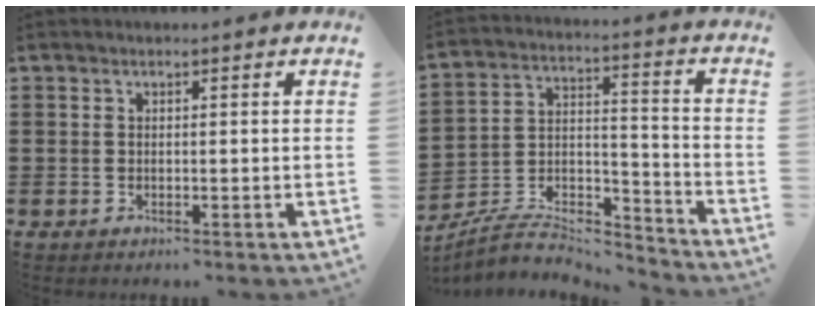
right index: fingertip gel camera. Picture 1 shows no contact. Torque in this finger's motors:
{"motor_torque": [-1.04, 0.37, -0.72, -0.21]}